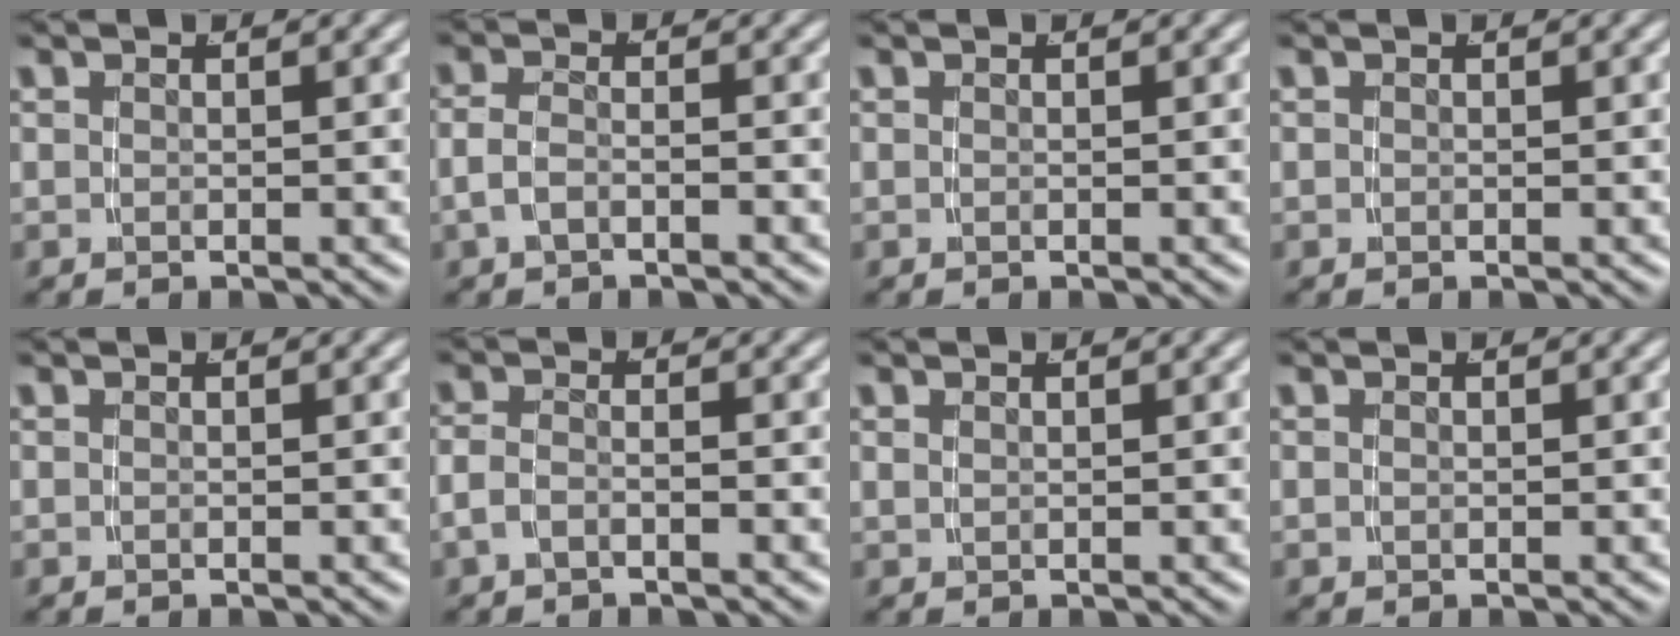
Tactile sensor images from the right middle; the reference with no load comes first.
{"total": 2.0, "force": [-1.0, 1.0, 1.4], "torque": [-0.038, -0.009, -0.015]}
{"total": 0.0}
{"total": 0.0}
{"total": 0.0}
{"total": 2.0, "force": [-1.1, 1.0, 1.3], "torque": [-0.036, -0.010, -0.017]}
{"total": 0.5, "force": [0.5, -0.3, 0.1], "torque": [0.003, -0.002, 0.015]}
{"total": 0.0}